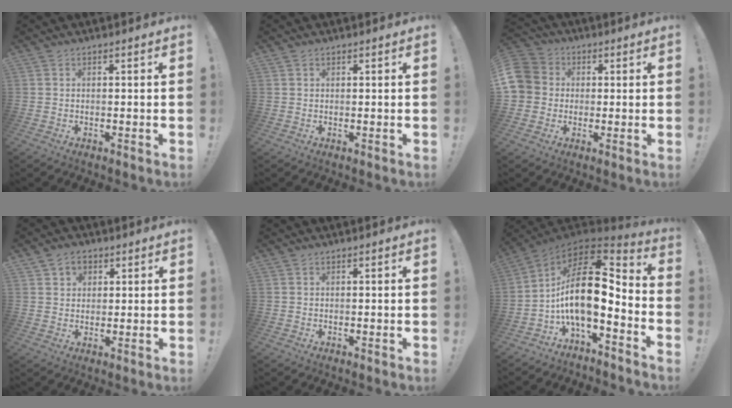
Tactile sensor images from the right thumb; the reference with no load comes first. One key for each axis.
{"total": 0.6, "fx": 0.5, "fy": 0.5, "fz": 0.0, "tx": 0.002, "ty": -0.001, "tz": 0.009}
{"total": 8.6, "fx": 0.4, "fy": 7.9, "fz": 3.4, "tx": -0.065, "ty": 0.010, "tz": 0.010}
{"total": 5.2, "fx": 2.6, "fy": 4.1, "fz": 1.9, "tx": -0.022, "ty": -0.009, "tz": 0.046}
{"total": 0.0}
{"total": 19.5, "fx": 0.0, "fy": 8.7, "fz": 17.4, "tx": -0.321, "ty": -0.004, "tz": 0.002}